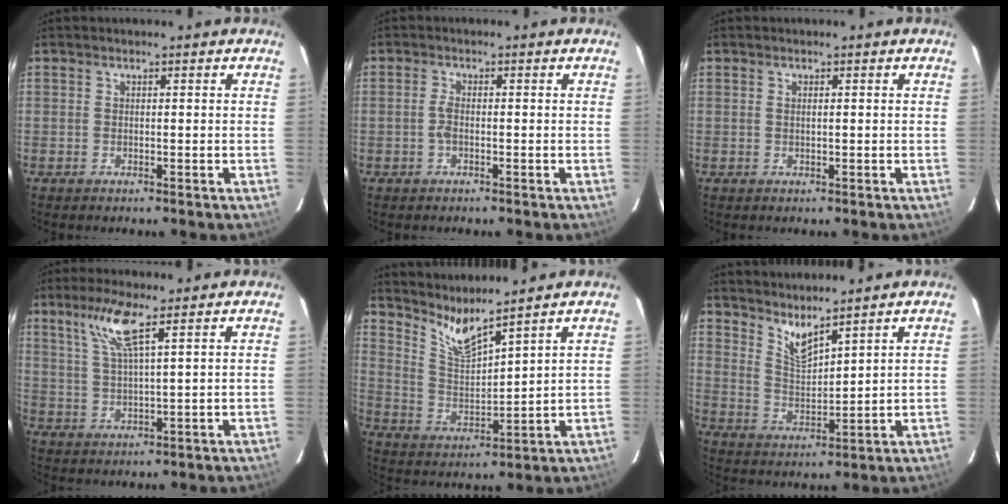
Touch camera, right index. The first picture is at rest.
{"total": 1.8, "force": [-0.5, 0.9, 1.5], "torque": [-0.033, 0.003, -0.010]}
{"total": 0.7, "force": [0.2, 0.1, 0.7], "torque": [-0.013, 0.002, 0.003]}
{"total": 7.1, "force": [4.1, 0.5, 5.8], "torque": [-0.118, 0.002, 0.083]}
{"total": 7.3, "force": [6.4, -0.1, 3.3], "torque": [-0.066, -0.019, 0.131]}
{"total": 6.0, "force": [5.0, 0.8, 3.2], "torque": [-0.058, -0.011, 0.099]}